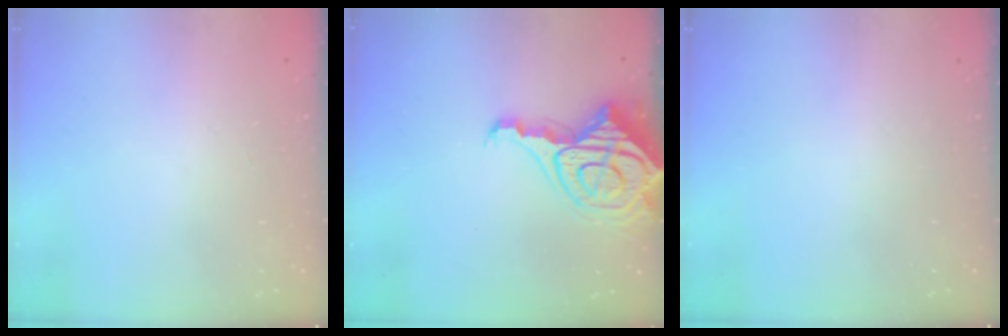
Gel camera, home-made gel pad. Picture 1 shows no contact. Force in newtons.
{"total": 13.0, "press": 12.9, "slide": 1.4}
{"total": 0.0}